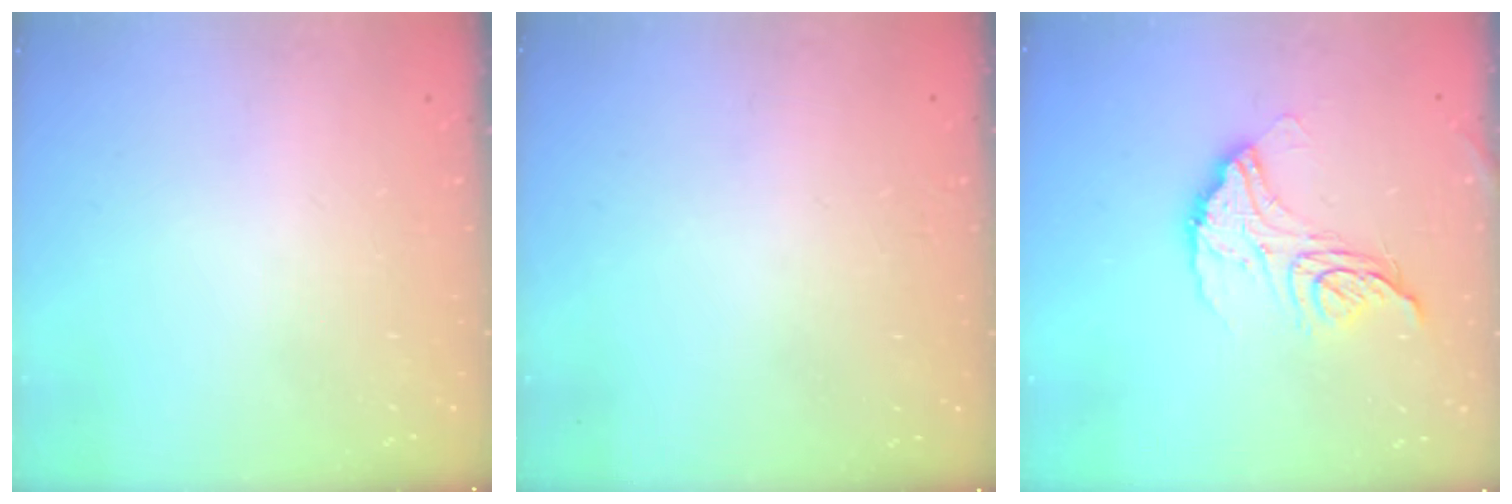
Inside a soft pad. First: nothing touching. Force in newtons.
{"total": 4.7, "press": 4.7, "slide": 0.3}
{"total": 13.8, "press": 13.8, "slide": 1.0}